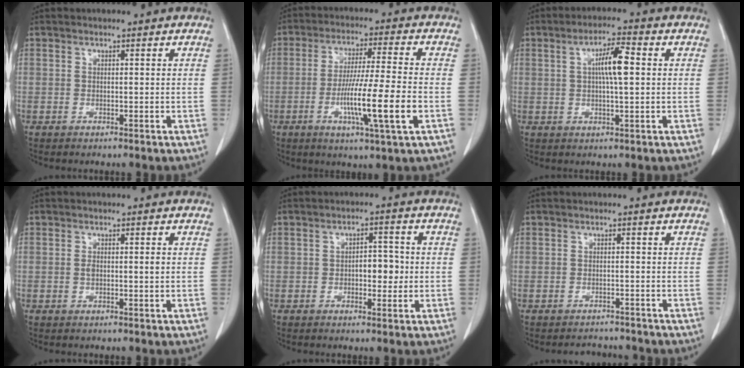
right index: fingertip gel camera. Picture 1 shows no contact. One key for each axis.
{"total": 11.9, "fx": -3.4, "fy": -0.4, "fz": 11.4, "tx": -0.209, "ty": -0.014, "tz": -0.063}
{"total": 5.9, "fx": 0.9, "fy": 0.7, "fz": 5.8, "tx": -0.102, "ty": 0.008, "tz": 0.015}
{"total": 1.8, "fx": 0.0, "fy": 0.5, "fz": 1.7, "tx": -0.037, "ty": 0.000, "tz": 0.002}
{"total": 4.1, "fx": -0.4, "fy": 2.1, "fz": 3.4, "tx": -0.046, "ty": 0.008, "tz": -0.003}
{"total": 3.0, "fx": -2.8, "fy": 1.0, "fz": -0.2, "tx": 0.004, "ty": -0.001, "tz": -0.039}